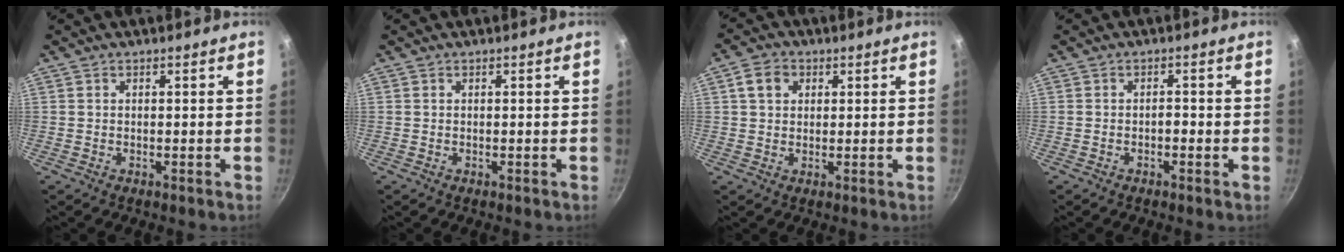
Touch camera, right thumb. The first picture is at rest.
{"total": 0.0}
{"total": 4.7, "force": [1.5, 3.7, 2.4], "torque": [-0.029, 0.004, 0.020]}
{"total": 1.3, "force": [-0.7, 0.5, 1.0], "torque": [-0.019, 0.006, -0.014]}